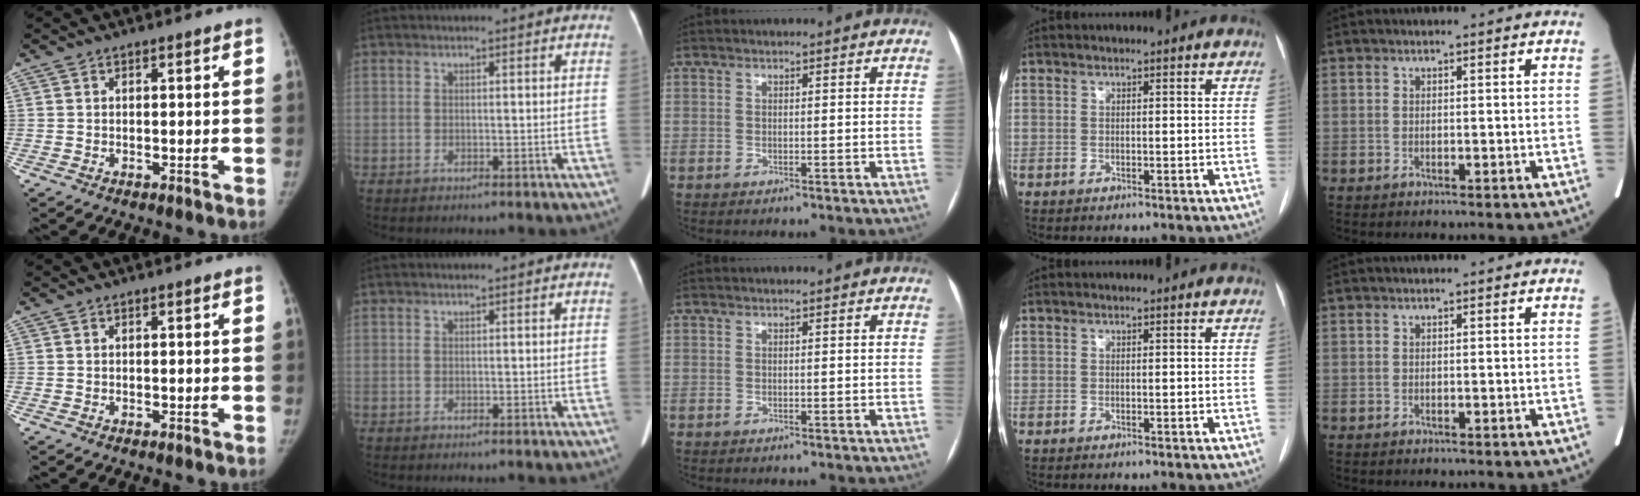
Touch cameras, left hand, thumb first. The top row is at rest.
{}